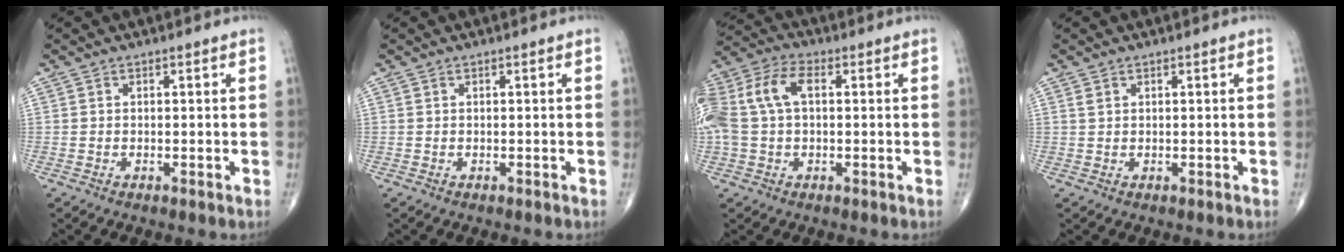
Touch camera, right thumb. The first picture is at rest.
{"total": 0.0}
{"total": 13.0, "force": [2.0, 7.9, 10.2], "torque": [-0.241, 0.038, 0.036]}
{"total": 0.8, "force": [0.5, 0.5, 0.4], "torque": [-0.007, 0.004, 0.010]}